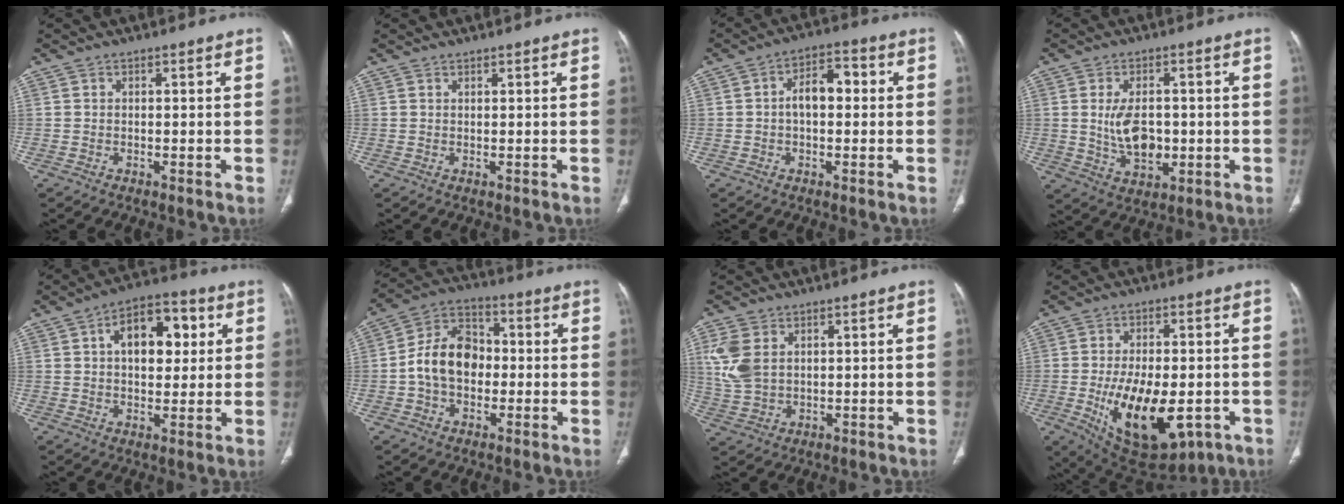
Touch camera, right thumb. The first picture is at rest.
{"total": 0.5, "force": [0.5, 0.1, 0.1], "torque": [-0.002, -0.004, 0.011]}
{"total": 6.7, "force": [0.3, 3.9, 5.5], "torque": [-0.080, 0.026, -0.004]}
{"total": 8.8, "force": [0.0, 5.3, 6.9], "torque": [-0.109, -0.004, 0.012]}
{"total": 13.0, "force": [3.4, 7.6, 10.0], "torque": [-0.114, 0.011, 0.049]}
{"total": 12.0, "force": [-0.9, 8.7, 8.1], "torque": [-0.129, 0.035, -0.026]}
{"total": 8.0, "force": [2.4, 5.4, 5.4], "torque": [-0.122, -0.003, 0.059]}
{"total": 19.1, "force": [-5.4, 9.7, 15.6], "torque": [-0.247, -0.004, -0.056]}